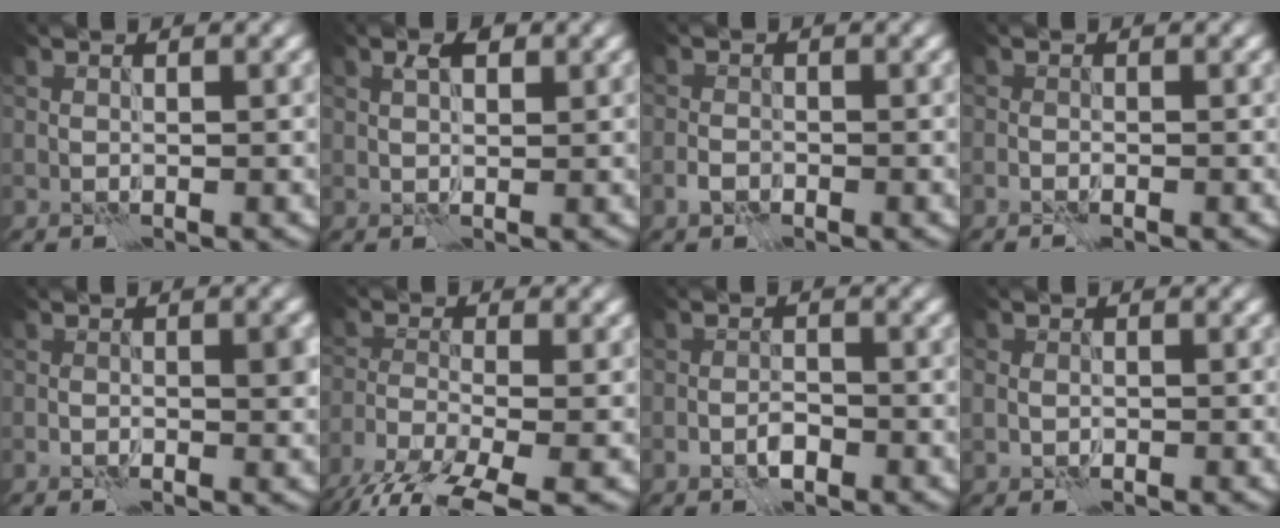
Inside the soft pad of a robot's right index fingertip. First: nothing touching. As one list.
[{"total": 1.8, "force": [0.9, 0.9, 1.4], "torque": [-0.024, 0.003, 0.015]}, {"total": 1.2, "force": [-0.8, 0.8, 0.5], "torque": [-0.006, 0.002, -0.019]}, {"total": 0.8, "force": [-0.6, 0.2, 0.5], "torque": [-0.012, 0.000, -0.014]}, {"total": 1.8, "force": [-0.3, 0.8, 1.6], "torque": [-0.019, -0.001, -0.007]}, {"total": 8.4, "force": [-5.9, 2.4, 5.5], "torque": [-0.112, -0.019, -0.116]}, {"total": 1.6, "force": [-1.0, 0.6, 1.1], "torque": [-0.017, 0.004, -0.021]}, {"total": 1.1, "force": [-0.2, 0.9, 0.6], "torque": [-0.009, 0.000, -0.002]}]